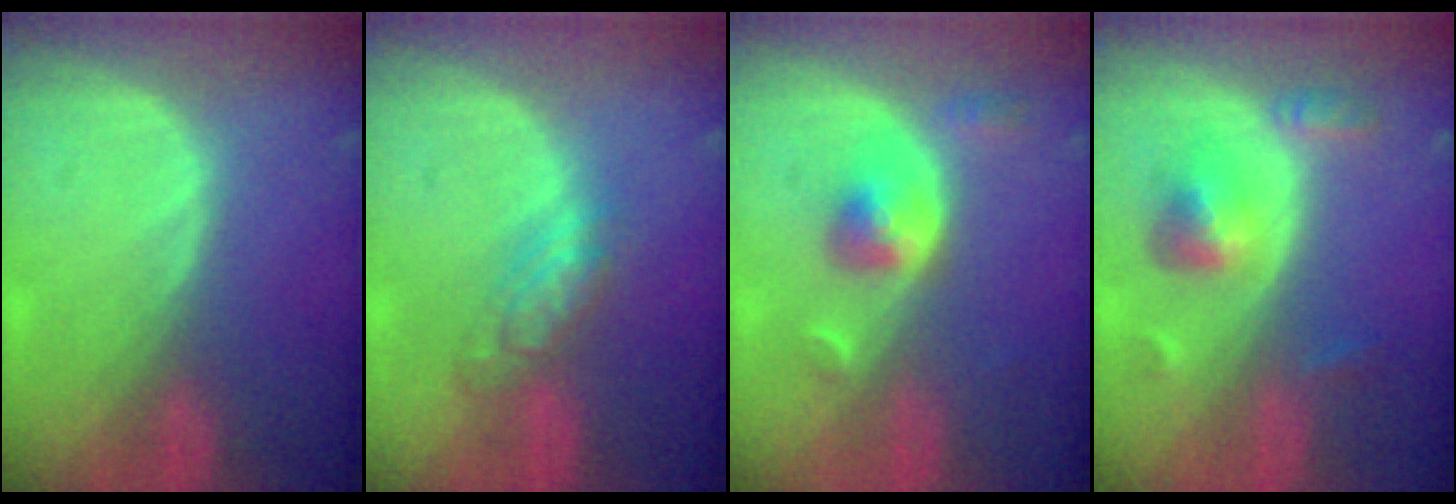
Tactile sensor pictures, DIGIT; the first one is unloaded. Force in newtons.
{"total": 5.4, "press": 4.6, "slide": 2.8}
{"total": 5.2, "press": 4.8, "slide": 2.1}
{"total": 6.0, "press": 5.3, "slide": 2.8}